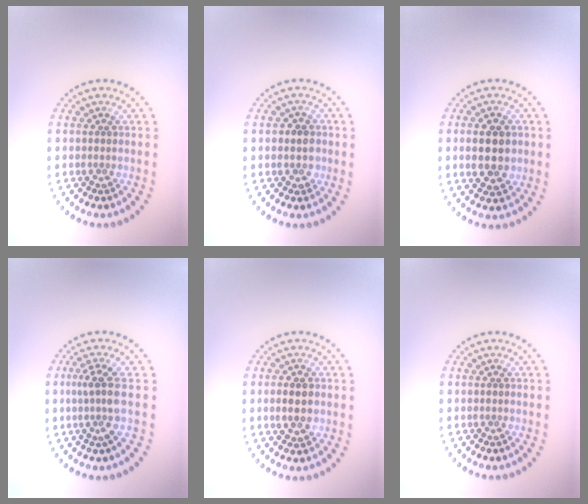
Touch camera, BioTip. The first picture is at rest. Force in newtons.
{"total": 1.9, "press": 1.9, "slide": 0.6}
{"total": 4.4, "press": 4.4, "slide": 0.3}
{"total": 2.6, "press": 1.9, "slide": 1.7}
{"total": 2.2, "press": 2.1, "slide": 0.1}
{"total": 0.0}